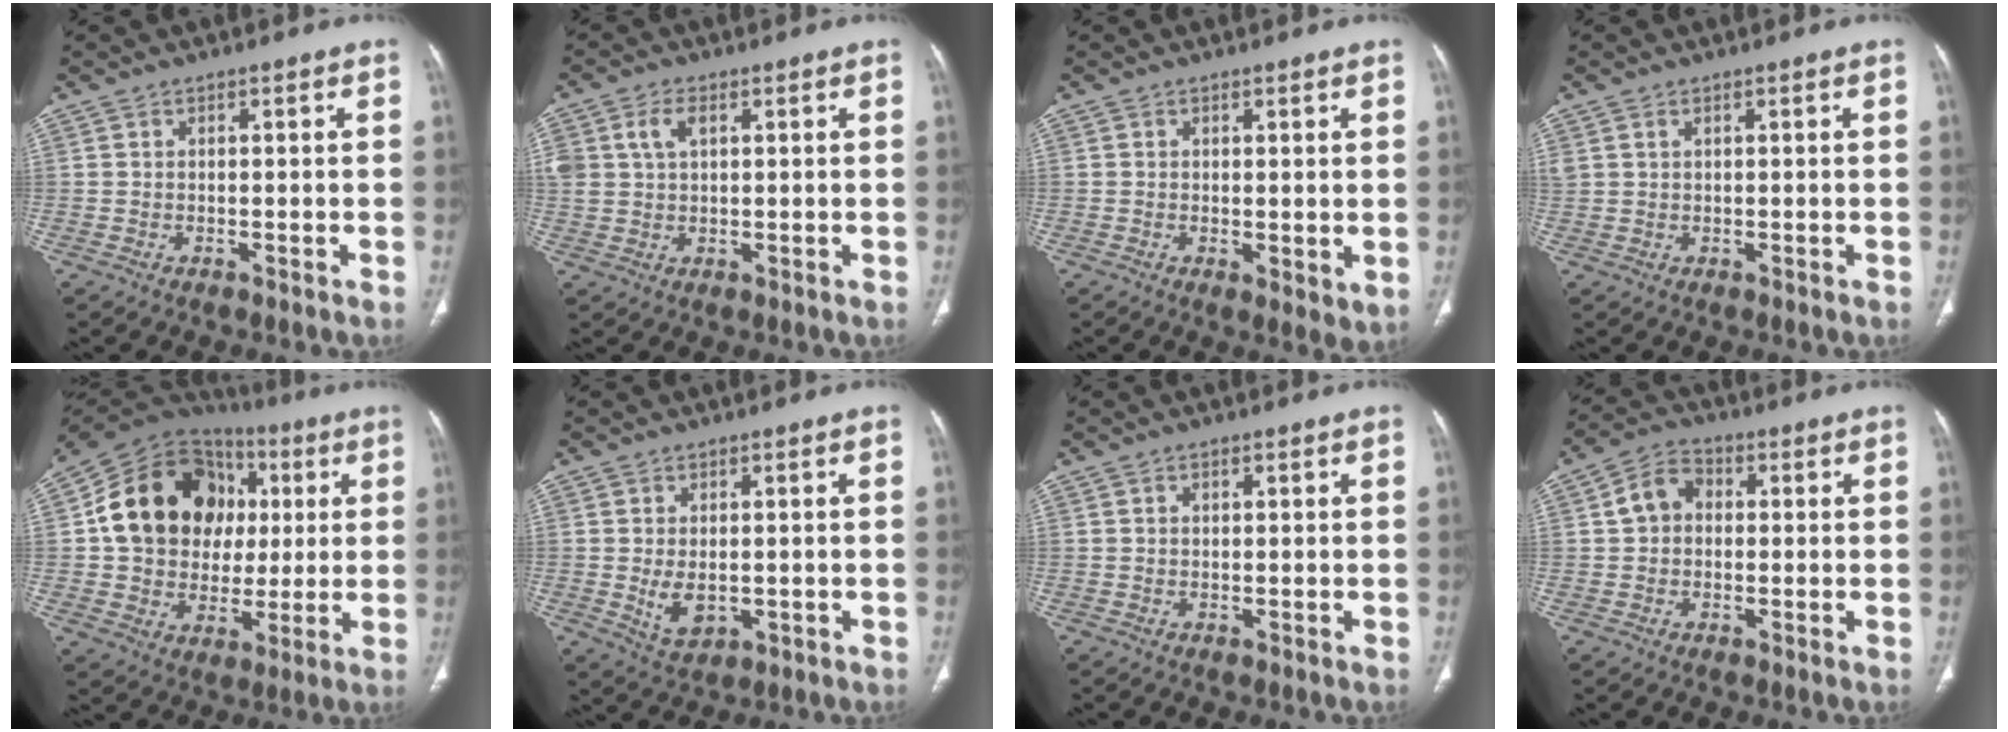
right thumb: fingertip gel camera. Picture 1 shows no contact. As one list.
[{"total": 6.2, "force": [2.1, 4.0, 4.3], "torque": [-0.096, 0.009, 0.046]}, {"total": 3.5, "force": [0.1, 1.4, 3.2], "torque": [-0.049, -0.015, 0.005]}, {"total": 1.6, "force": [0.8, 1.0, 1.0], "torque": [-0.025, 0.008, 0.024]}, {"total": 22.3, "force": [4.0, 17.9, 12.7], "torque": [-0.186, 0.031, 0.075]}, {"total": 5.1, "force": [-0.4, 3.1, 4.0], "torque": [-0.066, -0.011, 0.006]}, {"total": 1.0, "force": [0.4, 0.6, 0.6], "torque": [-0.010, 0.000, 0.006]}, {"total": 6.3, "force": [0.6, 5.1, 3.6], "torque": [-0.055, 0.018, 0.002]}]